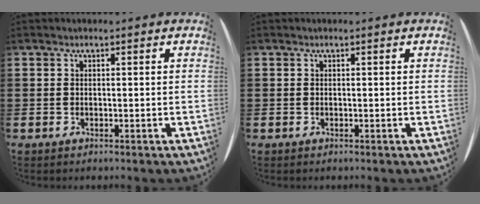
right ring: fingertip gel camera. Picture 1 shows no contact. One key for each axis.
{"total": 0.0}